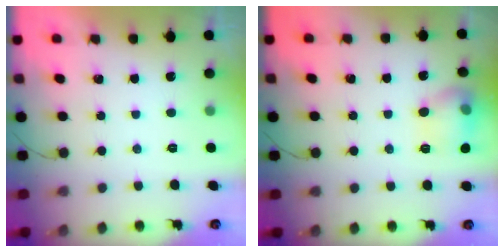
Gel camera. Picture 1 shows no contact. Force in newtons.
{"total": 12.0, "press": 12.0, "slide": 1.0}